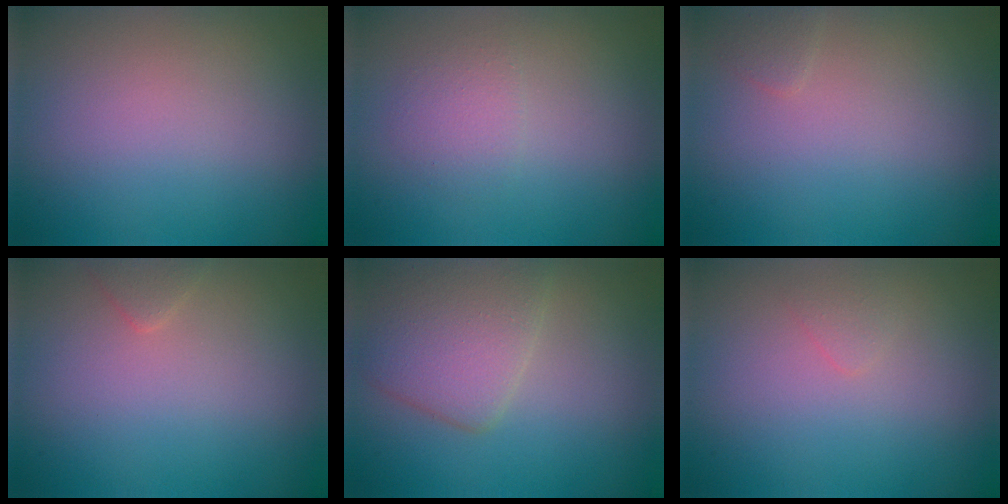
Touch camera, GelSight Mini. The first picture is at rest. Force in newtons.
{"total": 1.6, "press": 1.6, "slide": 0.0}
{"total": 0.7, "press": 0.7, "slide": 0.0}
{"total": 0.9, "press": 0.9, "slide": 0.1}
{"total": 4.6, "press": 4.6, "slide": 0.4}
{"total": 0.7, "press": 0.7, "slide": 0.0}